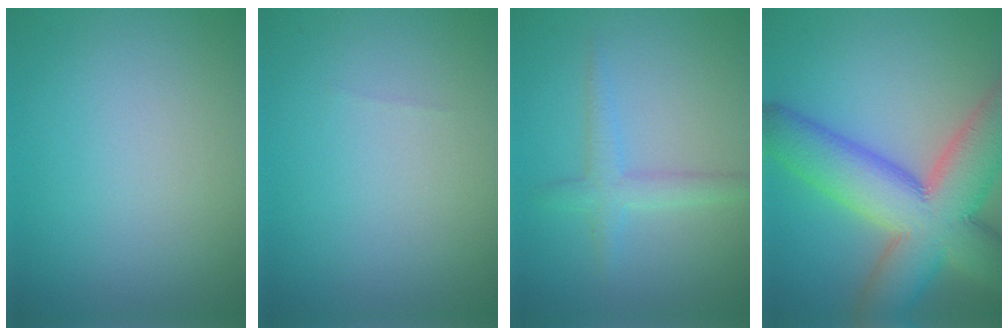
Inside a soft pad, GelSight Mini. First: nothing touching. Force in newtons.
{"total": 0.0}
{"total": 2.2, "press": 2.2, "slide": 0.0}
{"total": 11.6, "press": 11.6, "slide": 0.8}